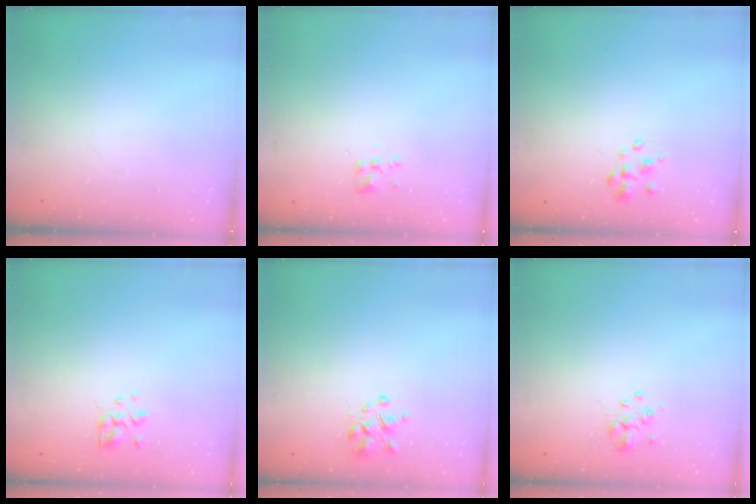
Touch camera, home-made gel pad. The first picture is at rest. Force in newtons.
{"total": 2.3, "press": 2.2, "slide": 0.8}
{"total": 2.0, "press": 1.9, "slide": 0.6}
{"total": 2.5, "press": 2.3, "slide": 1.0}
{"total": 2.3, "press": 2.2, "slide": 0.4}
{"total": 2.3, "press": 1.9, "slide": 1.2}